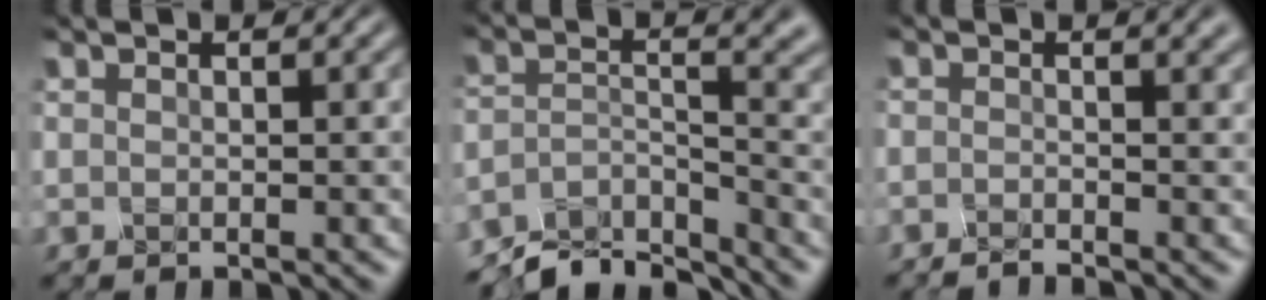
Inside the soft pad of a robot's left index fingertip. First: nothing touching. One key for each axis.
{"total": 6.3, "fx": -6.0, "fy": 1.1, "fz": 1.7, "tx": -0.021, "ty": -0.007, "tz": -0.110}
{"total": 2.1, "fx": -1.6, "fy": 0.5, "fz": 1.2, "tx": 0.000, "ty": -0.009, "tz": -0.032}